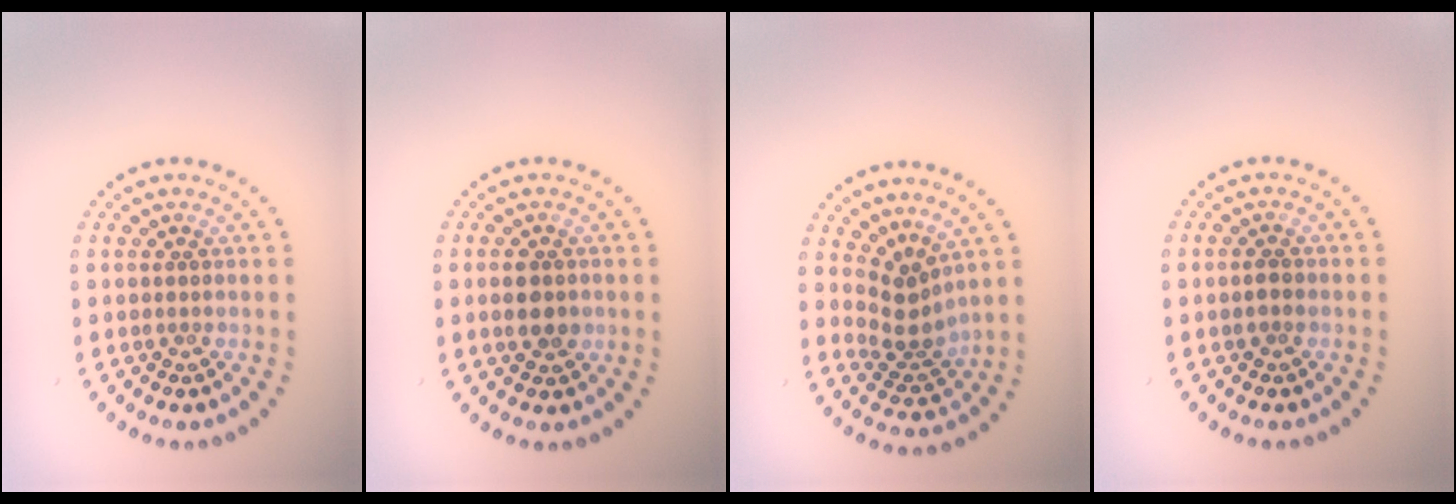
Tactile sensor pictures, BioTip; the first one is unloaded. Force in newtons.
{"total": 2.9, "press": 2.9, "slide": 0.1}
{"total": 2.9, "press": 1.9, "slide": 2.2}
{"total": 1.2, "press": 1.2, "slide": 0.1}